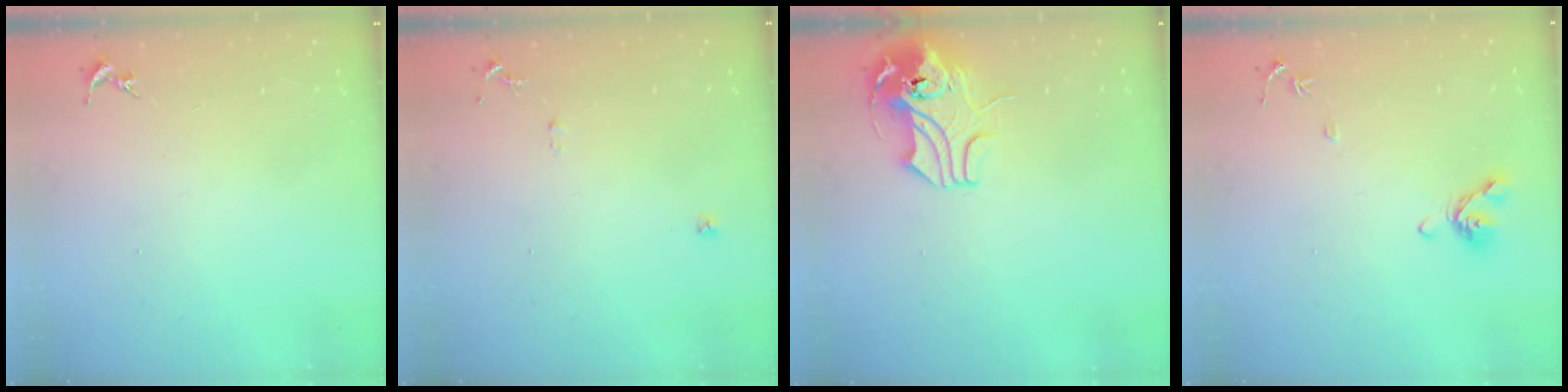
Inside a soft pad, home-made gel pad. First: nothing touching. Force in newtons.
{"total": 5.6, "press": 5.5, "slide": 0.6}
{"total": 12.2, "press": 12.1, "slide": 1.7}
{"total": 8.4, "press": 8.3, "slide": 1.5}